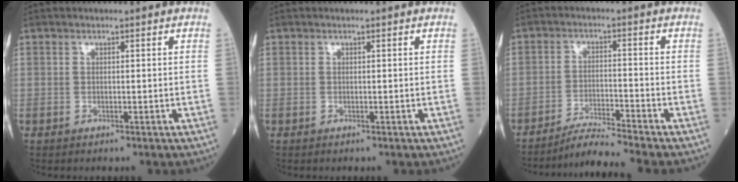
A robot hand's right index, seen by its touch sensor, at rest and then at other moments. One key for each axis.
{"total": 0.0}
{"total": 5.9, "fx": -5.3, "fy": -2.1, "fz": 1.4, "tx": -0.029, "ty": -0.021, "tz": -0.098}